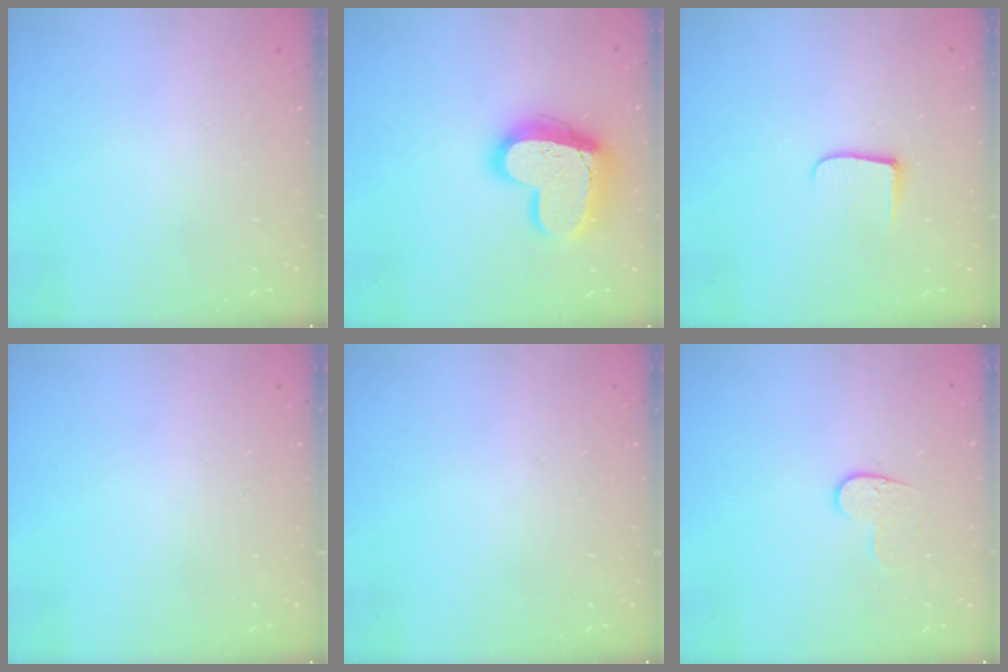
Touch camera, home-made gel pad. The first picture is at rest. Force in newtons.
{"total": 19.3, "press": 19.2, "slide": 2.0}
{"total": 7.4, "press": 7.4, "slide": 0.6}
{"total": 0.0}
{"total": 0.0}
{"total": 5.8, "press": 5.7, "slide": 0.4}